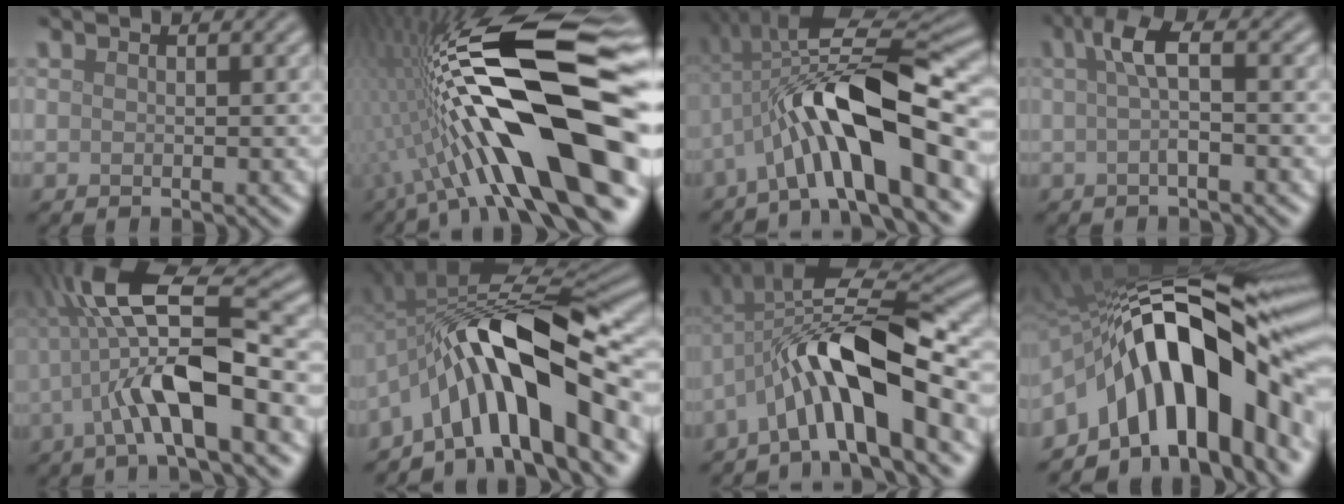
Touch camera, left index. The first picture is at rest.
{"total": 17.9, "force": [-2.2, 4.8, 17.1], "torque": [-0.283, 0.029, -0.050]}
{"total": 10.9, "force": [-2.8, 2.9, 10.1], "torque": [-0.163, 0.020, -0.049]}
{"total": 3.3, "force": [0.3, 0.7, 3.2], "torque": [-0.059, 0.009, 0.001]}
{"total": 10.4, "force": [-1.1, 3.0, 9.9], "torque": [-0.179, 0.019, -0.030]}
{"total": 12.6, "force": [-4.2, 4.0, 11.2], "torque": [-0.159, 0.023, -0.075]}
{"total": 10.0, "force": [-3.3, 2.5, 9.0], "torque": [-0.140, 0.023, -0.061]}
{"total": 18.1, "force": [-4.5, 8.8, 15.1], "torque": [-0.200, 0.039, -0.094]}